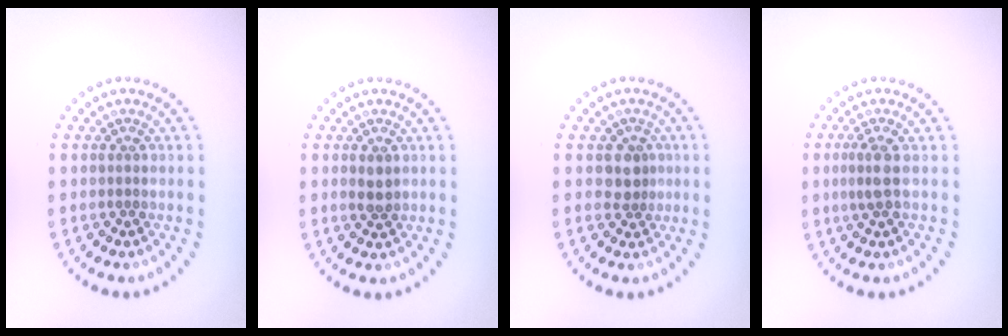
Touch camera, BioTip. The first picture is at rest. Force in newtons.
{"total": 1.5, "press": 1.4, "slide": 0.2}
{"total": 2.1, "press": 1.7, "slide": 1.1}
{"total": 1.7, "press": 1.4, "slide": 0.9}